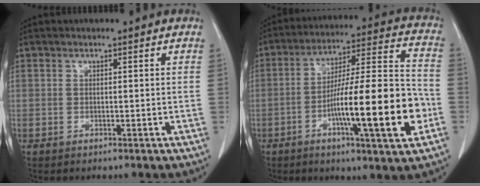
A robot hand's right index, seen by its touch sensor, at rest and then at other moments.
{"total": 19.6, "force": [-5.9, 1.5, 18.7], "torque": [-0.286, 0.005, -0.089]}